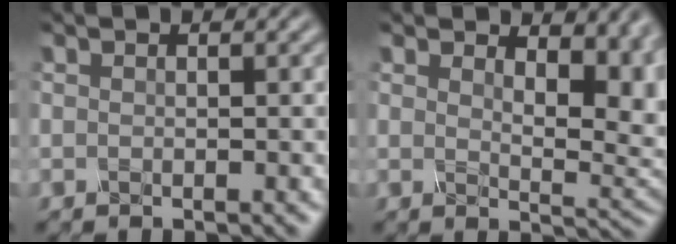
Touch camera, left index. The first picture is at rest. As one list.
[{"total": 6.3, "force": [3.1, 3.2, 4.4], "torque": [-0.054, -0.003, 0.050]}]